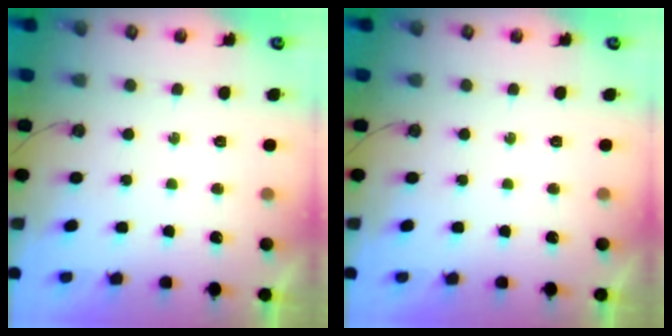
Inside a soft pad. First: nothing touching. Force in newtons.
{"total": 0.0}